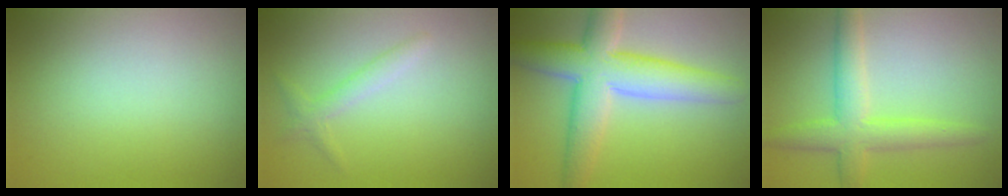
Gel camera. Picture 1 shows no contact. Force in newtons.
{"total": 1.4, "press": 1.4, "slide": 0.1}
{"total": 7.6, "press": 7.6, "slide": 0.5}
{"total": 3.5, "press": 3.5, "slide": 0.2}